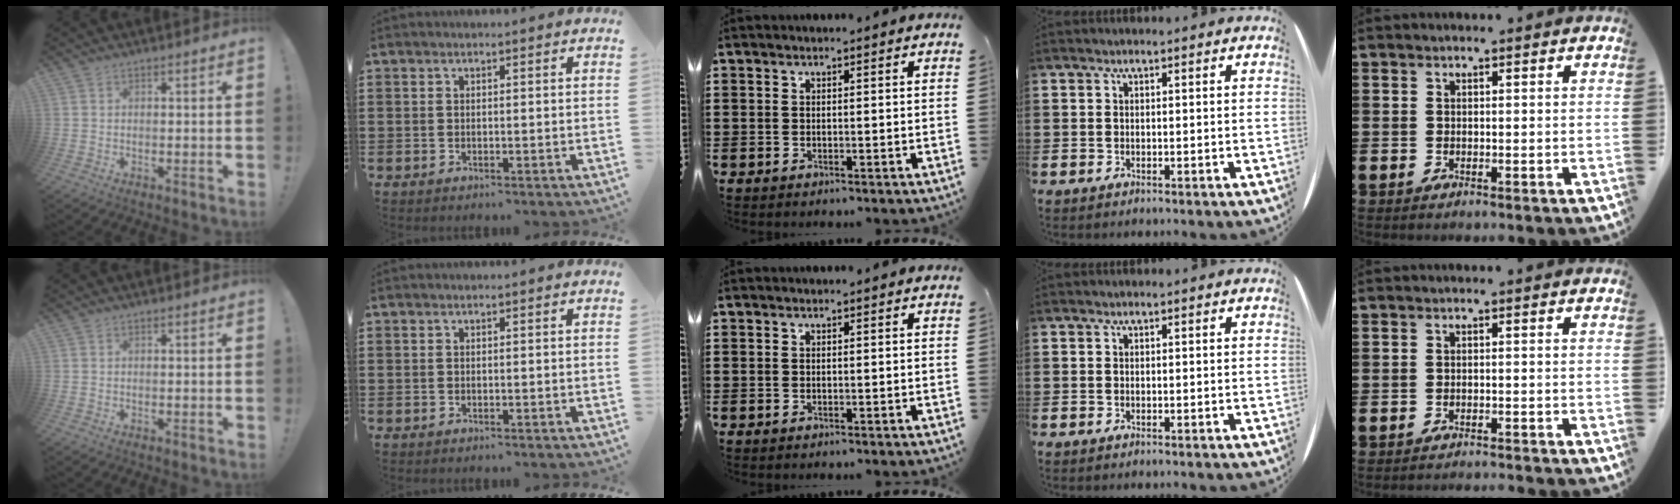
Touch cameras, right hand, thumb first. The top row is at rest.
{"little": {"total": 1.1, "force": [-1.1, -0.2, -0.1], "torque": [0.001, 0.002, -0.023]}}